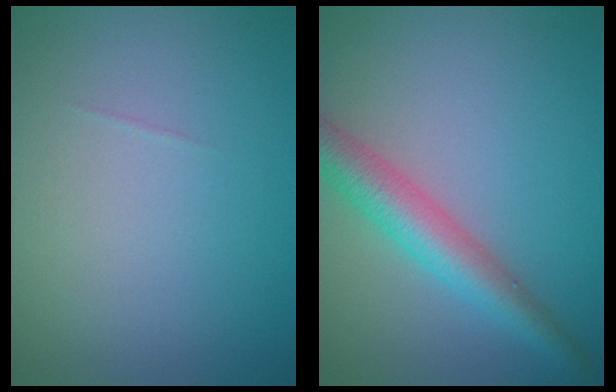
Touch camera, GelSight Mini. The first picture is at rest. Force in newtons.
{"total": 4.4, "press": 4.4, "slide": 0.1}